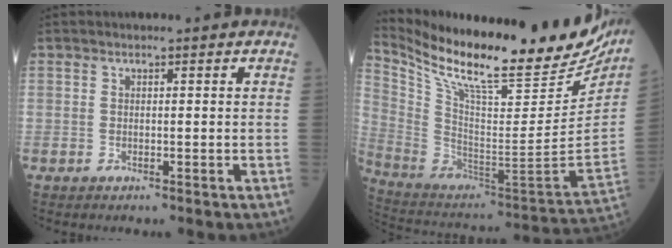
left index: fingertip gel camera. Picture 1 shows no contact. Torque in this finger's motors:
{"motor_torque": [-0.18, -0.68, 0.33, 0.12]}